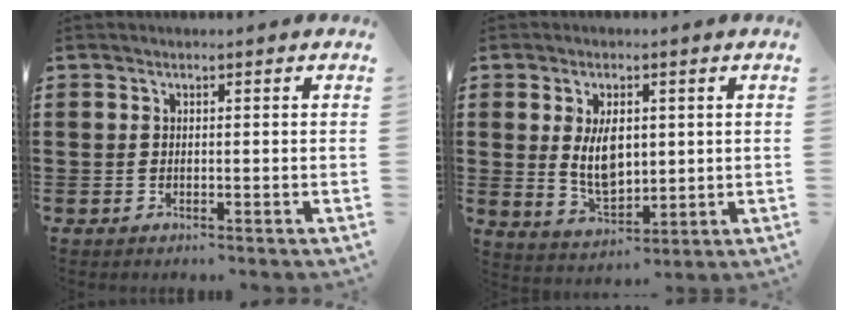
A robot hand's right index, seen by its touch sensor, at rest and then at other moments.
{"total": 7.0, "force": [1.0, 3.9, 5.7], "torque": [-0.107, 0.001, 0.013]}